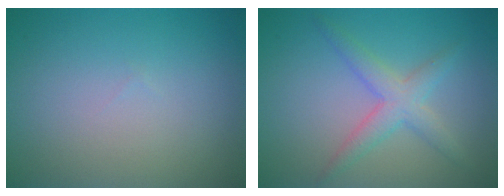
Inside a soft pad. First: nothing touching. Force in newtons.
{"total": 2.4, "press": 2.4, "slide": 0.1}